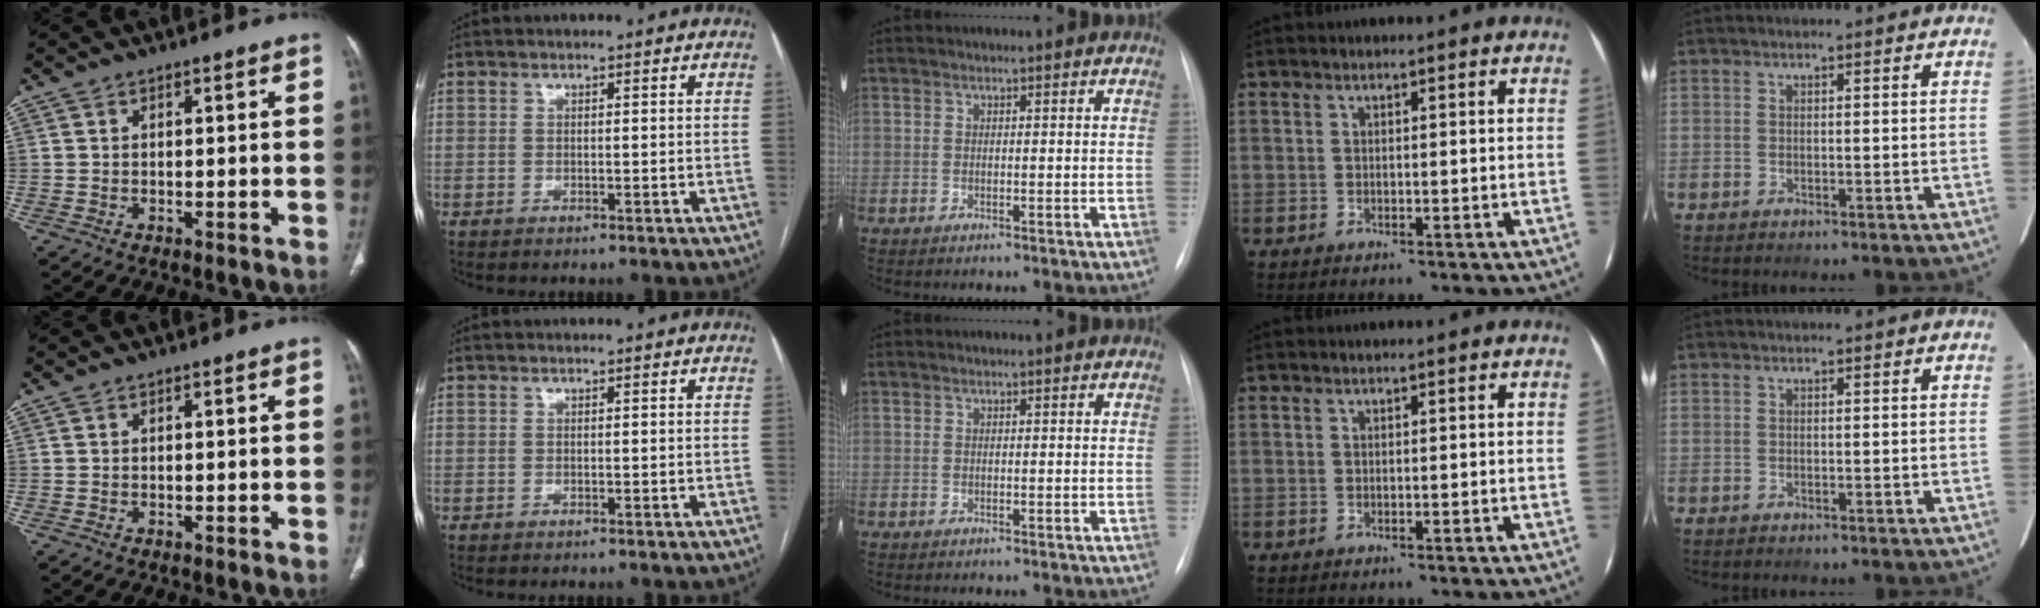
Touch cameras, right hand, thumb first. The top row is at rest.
{}